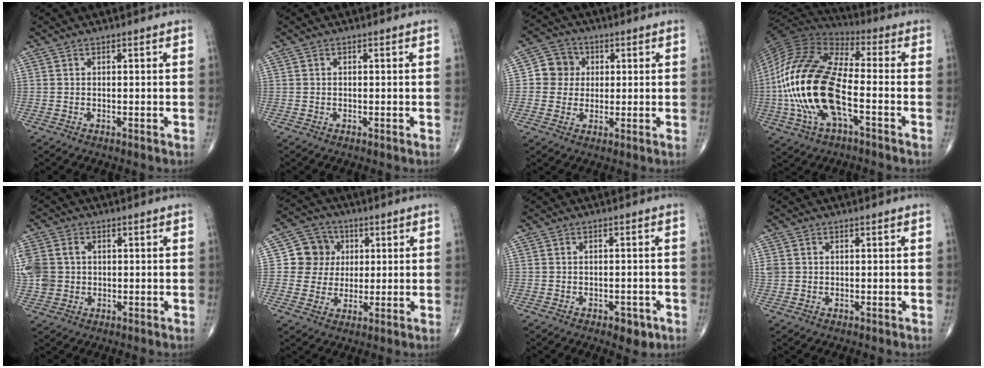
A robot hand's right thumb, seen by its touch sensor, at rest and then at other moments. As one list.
[{"total": 0.0}, {"total": 6.6, "force": [0.8, 6.3, 1.9], "torque": [0.001, 0.007, 0.003]}, {"total": 22.9, "force": [-4.7, 10.1, 20.0], "torque": [-0.433, 0.019, -0.088]}, {"total": 10.2, "force": [1.0, 8.6, 5.4], "torque": [-0.142, 0.011, 0.025]}, {"total": 8.4, "force": [1.5, 8.1, 2.0], "torque": [0.009, 0.006, 0.021]}, {"total": 3.5, "force": [-1.8, 2.0, 2.3], "torque": [-0.019, 0.007, -0.019]}, {"total": 2.3, "force": [0.4, 2.0, 1.0], "torque": [-0.026, 0.008, 0.013]}]